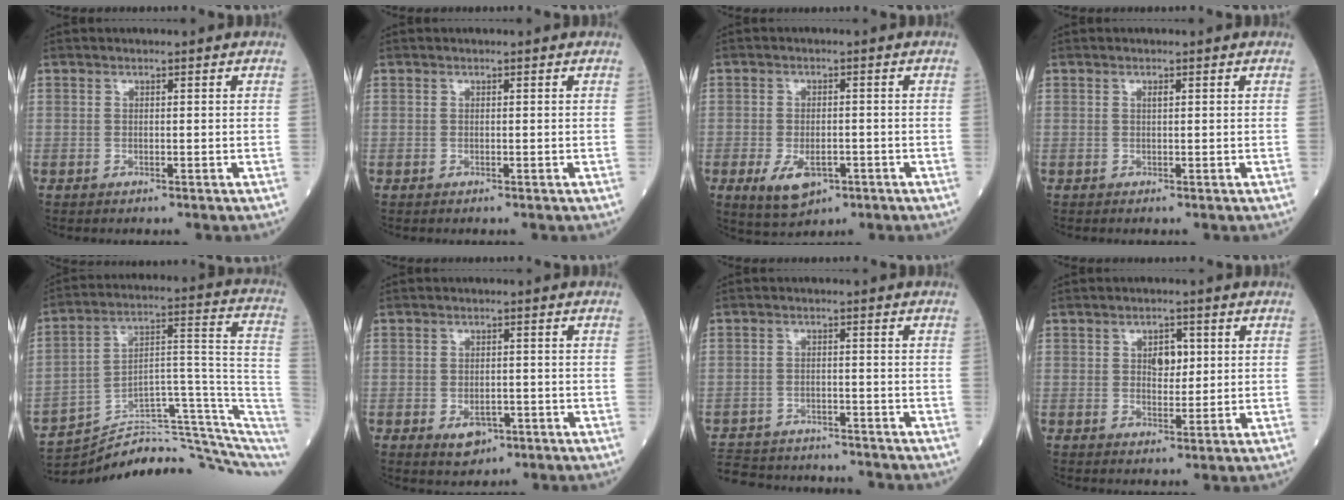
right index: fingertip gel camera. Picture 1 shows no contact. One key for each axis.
{"total": 0.0}
{"total": 6.2, "fx": -2.7, "fy": 3.3, "fz": 4.5, "tx": -0.084, "ty": -0.007, "tz": -0.034}
{"total": 0.6, "fx": 0.3, "fy": 0.1, "fz": 0.5, "tx": -0.013, "ty": -0.001, "tz": 0.005}
{"total": 19.6, "fx": -17.2, "fy": 2.3, "fz": 9.1, "tx": -0.086, "ty": 0.073, "tz": -0.254}
{"total": 3.8, "fx": -1.8, "fy": 2.5, "fz": 2.4, "tx": -0.033, "ty": 0.000, "tz": -0.018}
{"total": 14.3, "fx": -13.0, "fy": 4.4, "fz": 3.8, "tx": -0.088, "ty": 0.007, "tz": -0.182}
{"total": 3.6, "fx": 1.0, "fy": 2.1, "fz": 2.8, "tx": -0.039, "ty": 0.002, "tz": 0.016}